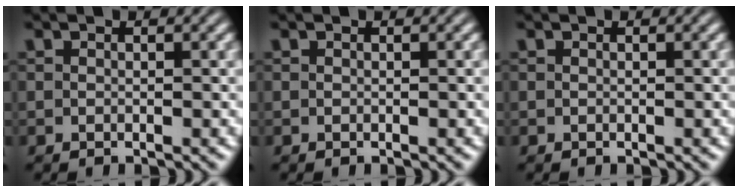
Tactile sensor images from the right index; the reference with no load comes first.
{"total": 0.0}
{"total": 0.0}